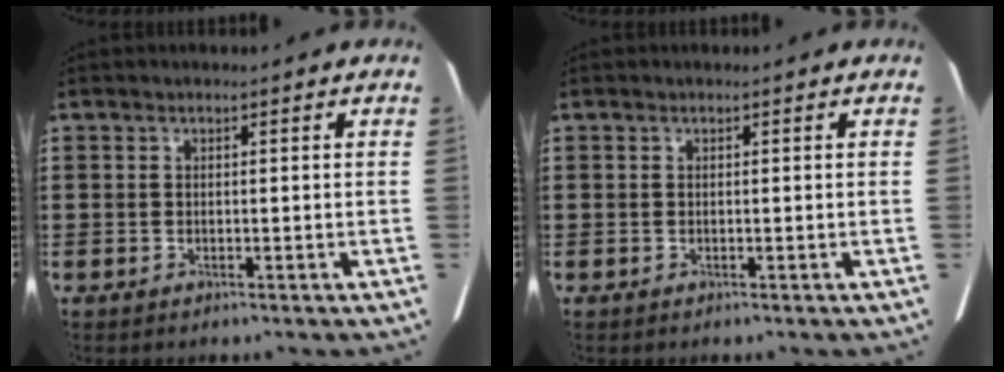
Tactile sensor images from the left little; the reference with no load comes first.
{"total": 0.0}